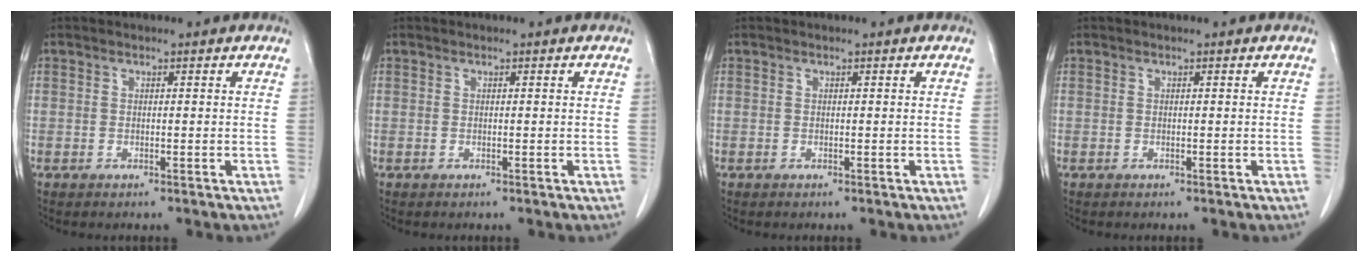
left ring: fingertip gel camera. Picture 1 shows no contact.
{"total": 0.0}
{"total": 0.0}
{"total": 0.0}